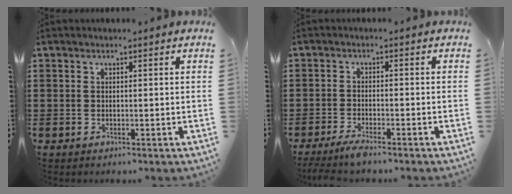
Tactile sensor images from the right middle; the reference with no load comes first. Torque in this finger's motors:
{"motor_torque": [1.25, 0.36, 0.12, 0.09]}